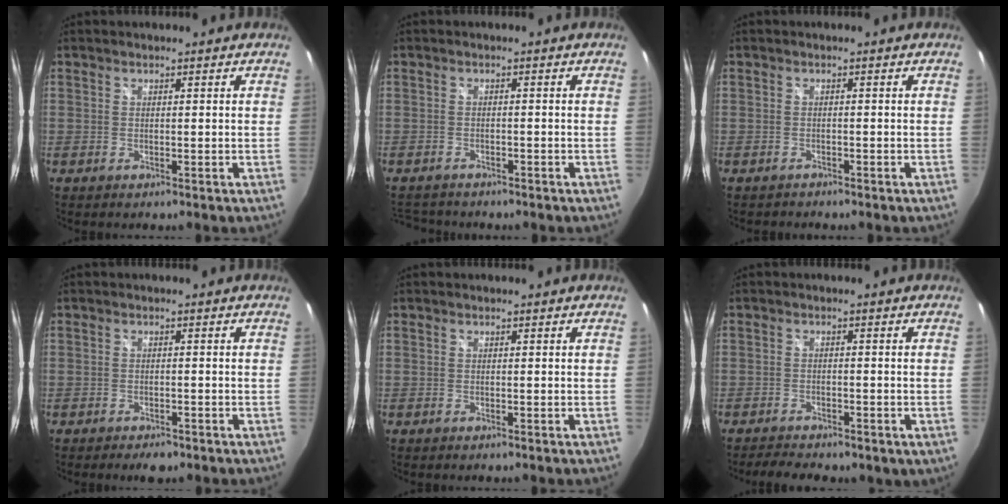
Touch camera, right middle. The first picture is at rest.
{"total": 5.7, "force": [-5.0, 2.2, 1.5], "torque": [-0.042, -0.004, -0.080]}
{"total": 1.2, "force": [-1.1, 0.4, 0.0], "torque": [-0.005, -0.002, -0.019]}
{"total": 3.4, "force": [-2.6, 1.4, 1.6], "torque": [-0.037, -0.009, -0.040]}
{"total": 0.0}
{"total": 5.7, "force": [-4.1, 2.4, 3.1], "torque": [-0.068, -0.005, -0.057]}